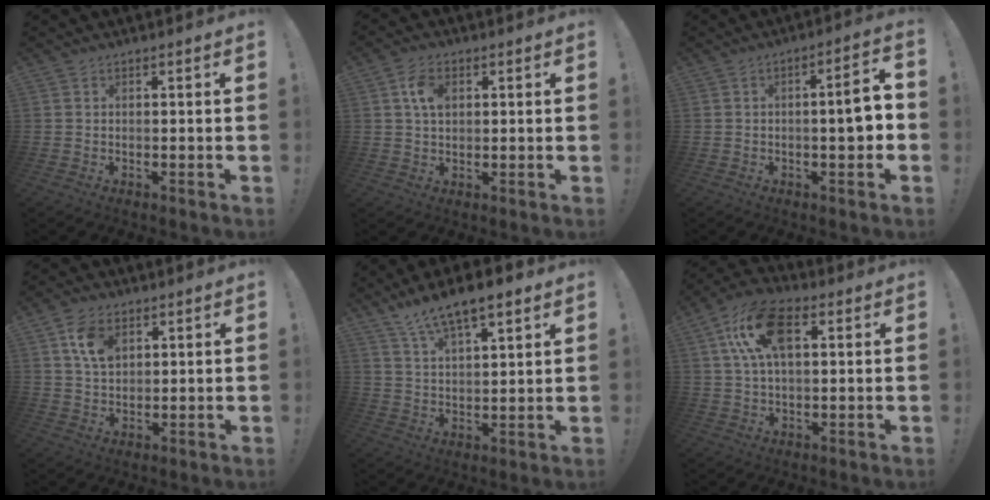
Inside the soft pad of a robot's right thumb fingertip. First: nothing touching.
{"total": 6.5, "force": [2.0, 4.4, 4.4], "torque": [-0.066, 0.003, 0.037]}
{"total": 7.3, "force": [-0.7, 1.3, 7.2], "torque": [-0.088, -0.002, -0.019]}
{"total": 8.5, "force": [3.9, 5.6, 5.0], "torque": [-0.077, -0.006, 0.073]}
{"total": 10.3, "force": [8.0, 3.0, 5.9], "torque": [-0.104, -0.042, 0.143]}
{"total": 16.4, "force": [5.2, 9.0, 12.6], "torque": [-0.225, 0.007, 0.096]}